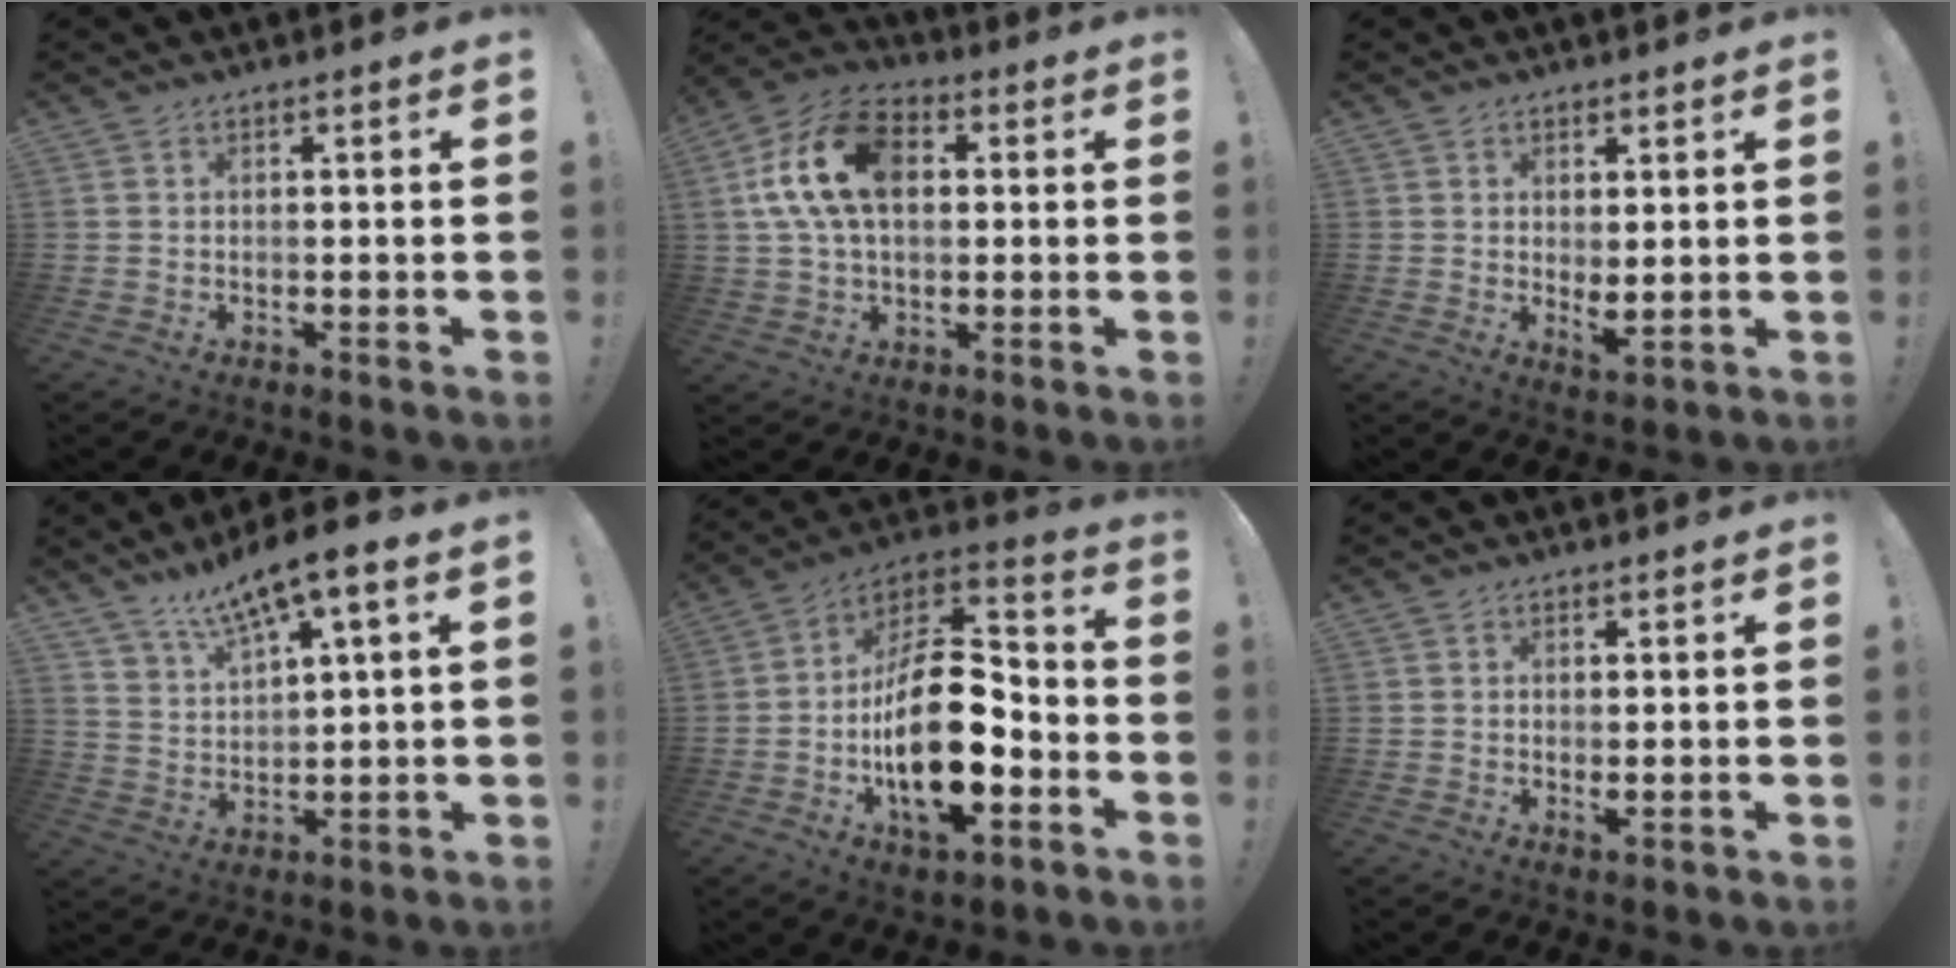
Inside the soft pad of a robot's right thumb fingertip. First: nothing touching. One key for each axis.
{"total": 17.3, "fx": 3.2, "fy": 11.3, "fz": 12.7, "tx": -0.234, "ty": 0.014, "tz": 0.060}
{"total": 3.9, "fx": 1.2, "fy": 1.5, "fz": 3.4, "tx": -0.045, "ty": -0.016, "tz": 0.024}
{"total": 9.4, "fx": 7.1, "fy": 2.0, "fz": 5.9, "tx": -0.111, "ty": -0.041, "tz": 0.125}
{"total": 23.4, "fx": -5.4, "fy": 11.5, "fz": 19.6, "tx": -0.351, "ty": 0.028, "tz": -0.082}
{"total": 1.4, "fx": 0.4, "fy": 0.6, "fz": 1.3, "tx": -0.022, "ty": -0.002, "tz": 0.009}